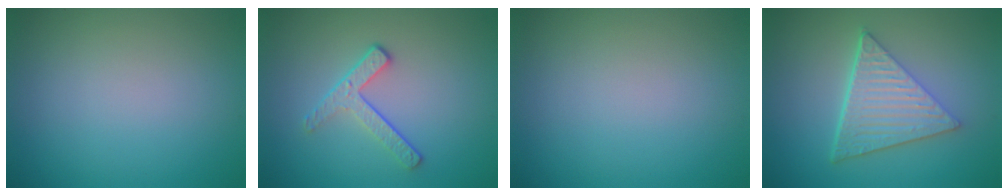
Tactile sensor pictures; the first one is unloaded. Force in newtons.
{"total": 2.3, "press": 1.7, "slide": 1.6}
{"total": 0.0}
{"total": 6.3, "press": 4.4, "slide": 4.4}